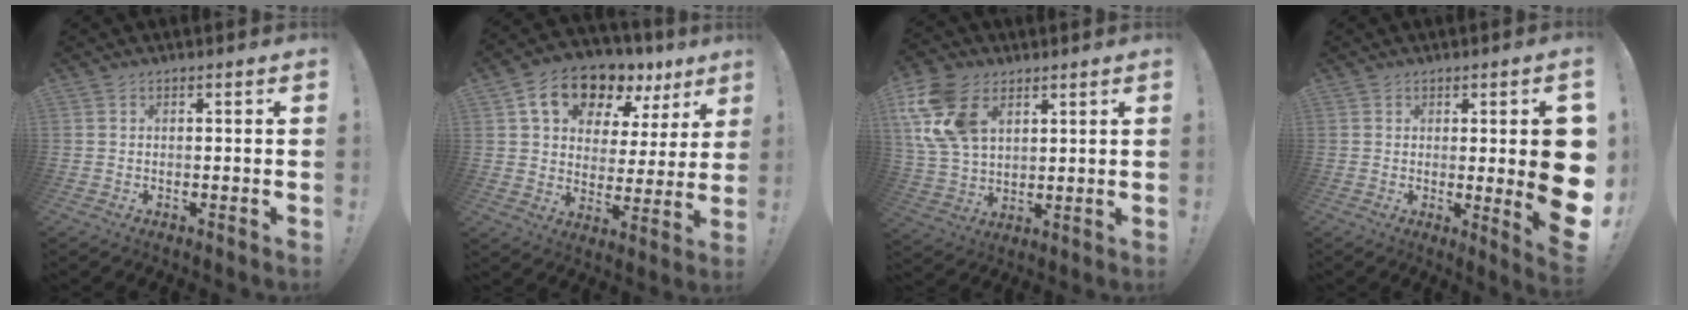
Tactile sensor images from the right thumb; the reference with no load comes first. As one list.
[{"total": 14.7, "force": [9.7, 8.3, 7.3], "torque": [-0.123, -0.063, 0.173]}, {"total": 16.7, "force": [6.7, 11.2, 10.3], "torque": [-0.207, -0.018, 0.129]}, {"total": 11.5, "force": [-0.3, 1.2, 11.5], "torque": [-0.143, -0.018, -0.004]}]